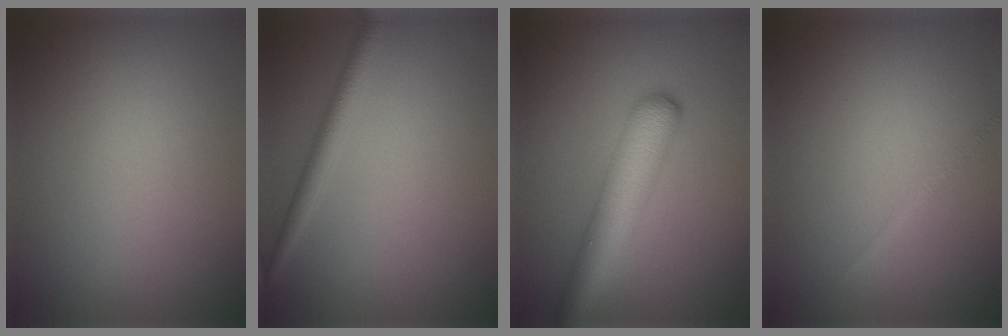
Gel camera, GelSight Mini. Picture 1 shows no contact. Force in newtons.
{"total": 2.2, "press": 2.2, "slide": 0.1}
{"total": 6.2, "press": 6.2, "slide": 0.2}
{"total": 0.8, "press": 0.8, "slide": 0.1}